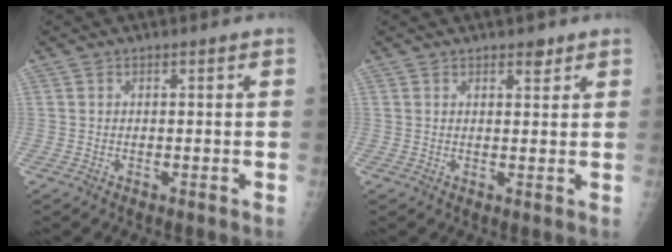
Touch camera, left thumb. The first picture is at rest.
{"total": 2.0, "force": [1.5, 1.0, 0.9], "torque": [-0.001, -0.009, 0.019]}